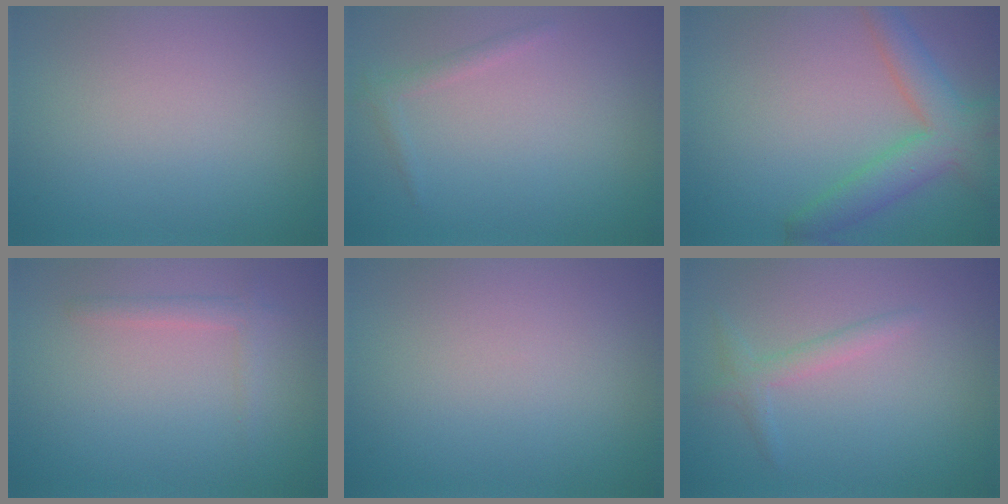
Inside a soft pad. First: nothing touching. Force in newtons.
{"total": 1.0, "press": 1.0, "slide": 0.0}
{"total": 5.2, "press": 5.2, "slide": 0.2}
{"total": 1.4, "press": 1.4, "slide": 0.1}
{"total": 0.0}
{"total": 1.6, "press": 1.6, "slide": 0.1}